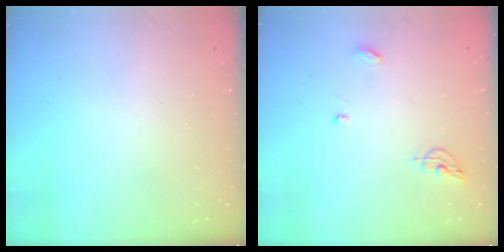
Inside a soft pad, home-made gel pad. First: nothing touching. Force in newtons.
{"total": 6.0, "press": 6.0, "slide": 0.4}